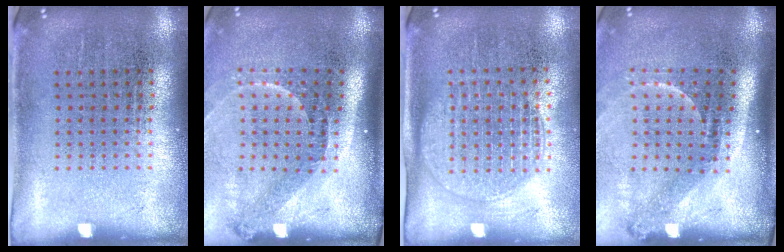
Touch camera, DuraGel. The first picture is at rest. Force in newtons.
{"total": 2.0, "press": 1.4, "slide": 1.5}
{"total": 1.6, "press": 1.4, "slide": 0.8}
{"total": 2.2, "press": 1.5, "slide": 1.6}